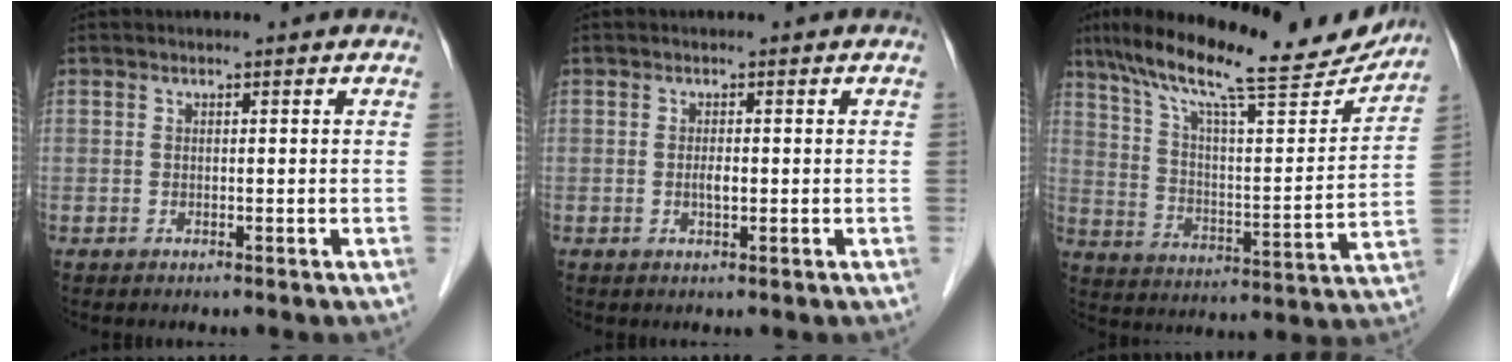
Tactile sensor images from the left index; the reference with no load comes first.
{"total": 1.2, "force": [-0.1, 0.4, 1.2], "torque": [-0.025, -0.001, -0.002]}
{"total": 23.0, "force": [19.3, 3.4, 12.0], "torque": [-0.206, 0.008, 0.287]}